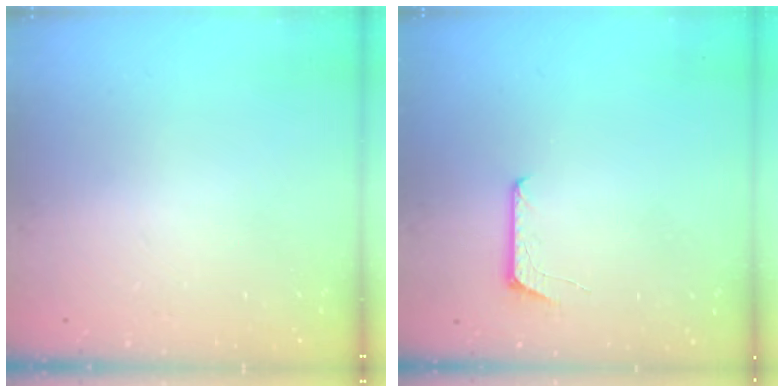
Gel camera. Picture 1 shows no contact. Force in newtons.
{"total": 6.1, "press": 6.1, "slide": 0.6}